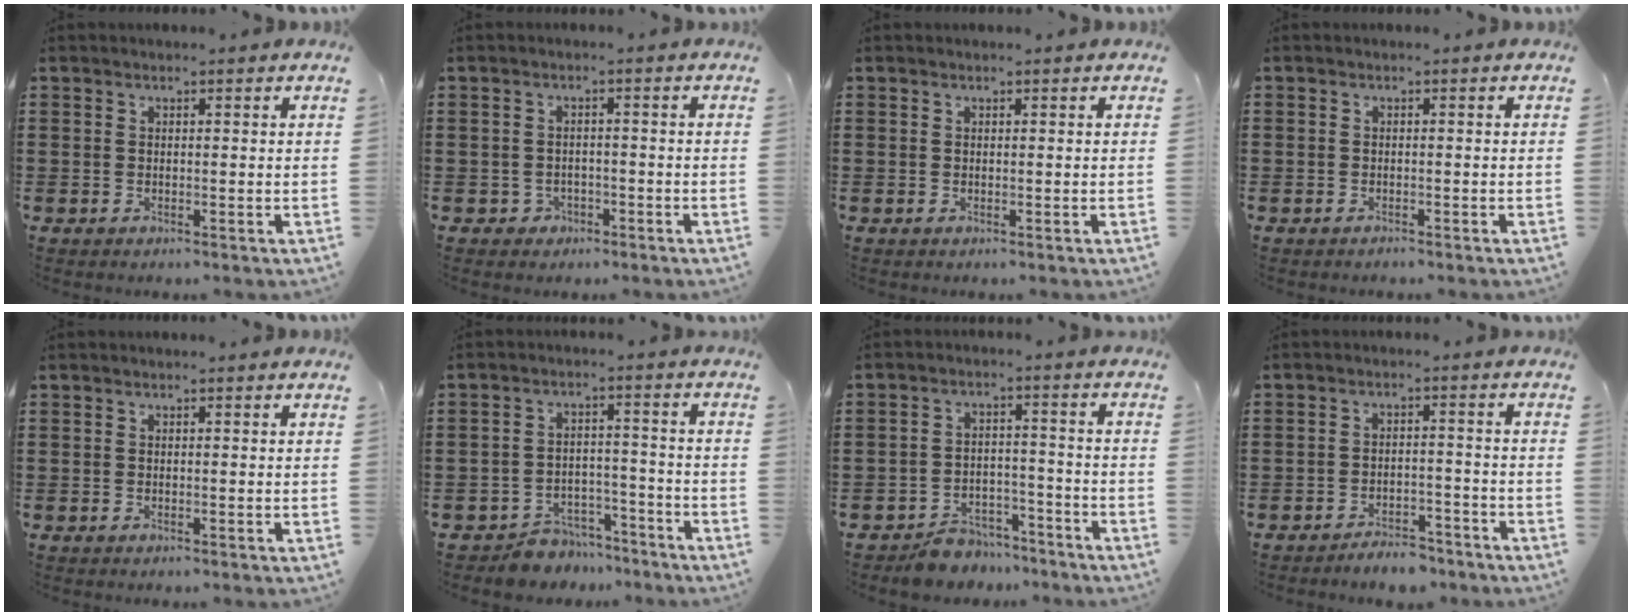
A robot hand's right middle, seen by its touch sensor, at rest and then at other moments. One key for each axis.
{"total": 1.7, "fx": -1.3, "fy": 1.1, "fz": 0.2, "tx": -0.012, "ty": 0.000, "tz": -0.030}
{"total": 0.0}
{"total": 0.9, "fx": -0.8, "fy": 0.4, "fz": -0.1, "tx": 0.001, "ty": 0.004, "tz": -0.019}
{"total": 0.0}
{"total": 5.3, "fx": -5.2, "fy": 1.2, "fz": 0.1, "tx": -0.003, "ty": 0.014, "tz": -0.105}
{"total": 5.2, "fx": -5.0, "fy": 1.3, "fz": 0.2, "tx": -0.004, "ty": 0.017, "tz": -0.101}
{"total": 3.7, "fx": -3.7, "fy": 0.5, "fz": 0.3, "tx": -0.009, "ty": 0.006, "tz": -0.077}